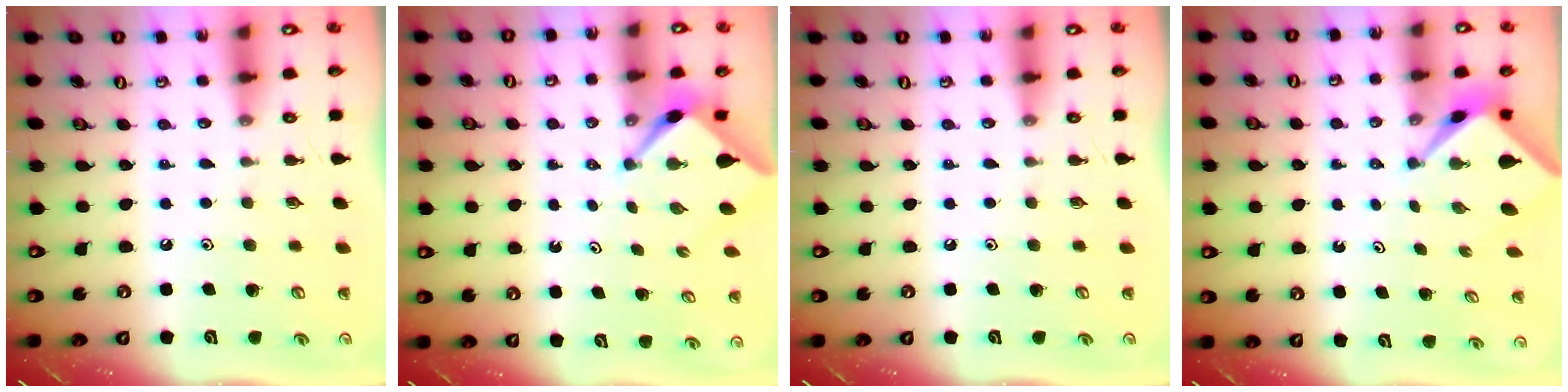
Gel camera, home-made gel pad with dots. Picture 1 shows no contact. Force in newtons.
{"total": 2.4, "press": 2.4, "slide": 0.3}
{"total": 0.0}
{"total": 2.3, "press": 2.3, "slide": 0.3}